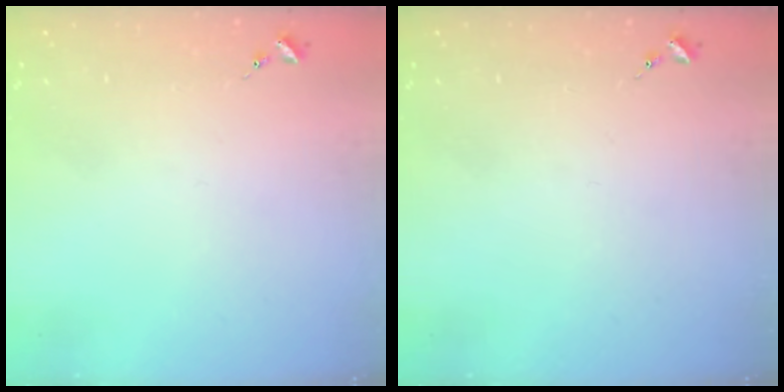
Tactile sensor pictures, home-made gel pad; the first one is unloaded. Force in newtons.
{"total": 0.0}